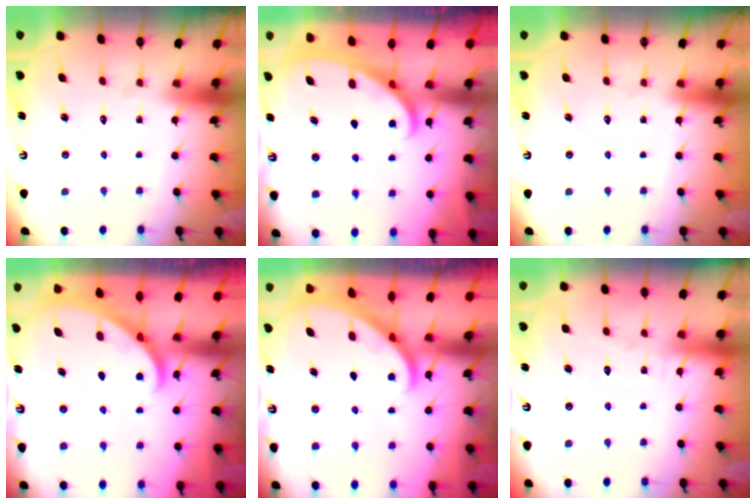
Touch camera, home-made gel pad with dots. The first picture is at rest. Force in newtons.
{"total": 2.4, "press": 2.4, "slide": 0.4}
{"total": 0.0}
{"total": 2.8, "press": 2.8, "slide": 0.2}
{"total": 2.7, "press": 2.7, "slide": 0.2}
{"total": 3.6, "press": 3.6, "slide": 0.4}